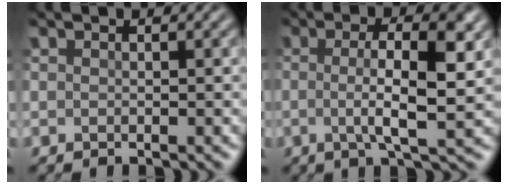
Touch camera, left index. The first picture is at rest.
{"total": 6.9, "force": [0.0, 1.8, 6.7], "torque": [-0.104, 0.003, -0.008]}